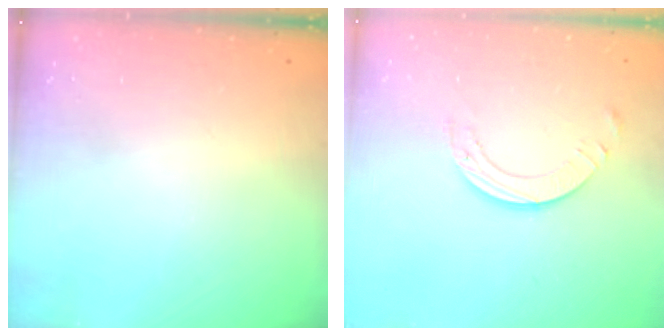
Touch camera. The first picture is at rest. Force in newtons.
{"total": 5.8, "press": 5.8, "slide": 0.6}